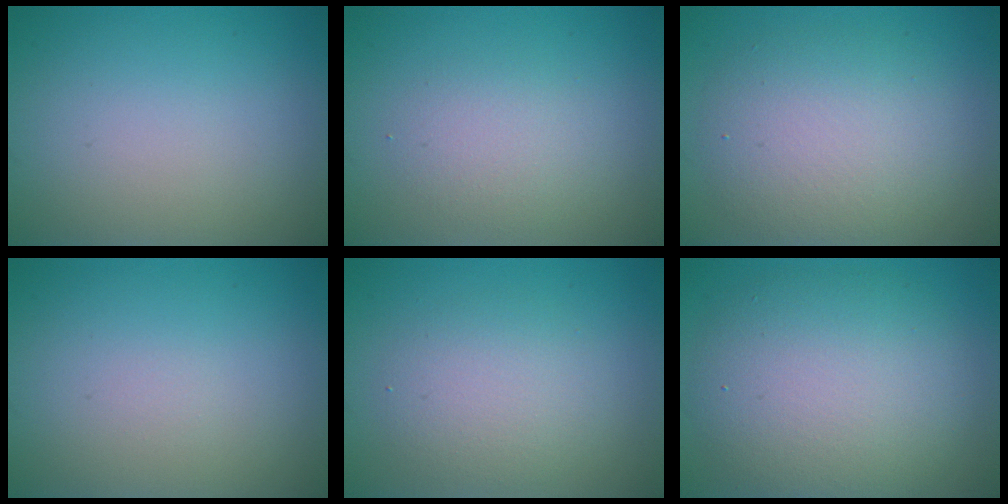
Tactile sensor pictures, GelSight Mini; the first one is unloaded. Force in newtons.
{"total": 2.2, "press": 2.2, "slide": 0.1}
{"total": 5.7, "press": 5.7, "slide": 0.6}
{"total": 0.0}
{"total": 3.2, "press": 3.2, "slide": 0.2}
{"total": 8.3, "press": 8.3, "slide": 0.7}